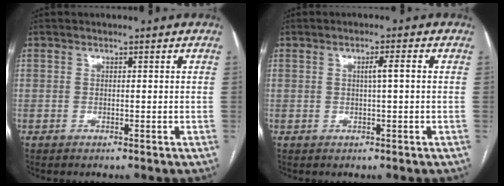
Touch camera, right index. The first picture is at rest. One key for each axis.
{"total": 2.1, "fx": 0.3, "fy": -0.2, "fz": 2.1, "tx": -0.033, "ty": 0.003, "tz": 0.004}